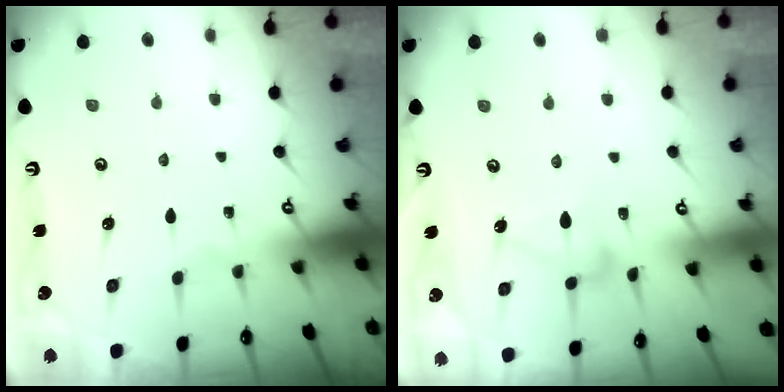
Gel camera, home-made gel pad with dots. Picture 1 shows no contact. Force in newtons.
{"total": 8.0, "press": 8.0, "slide": 0.4}